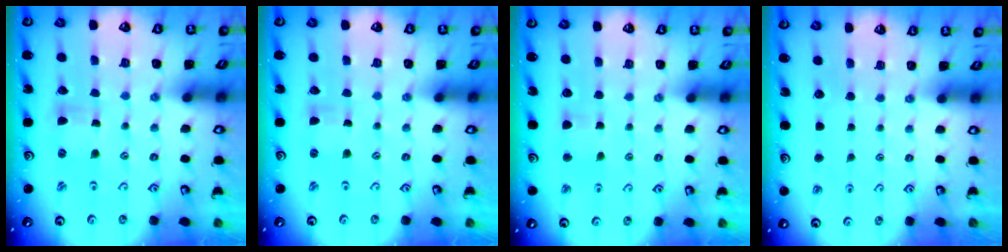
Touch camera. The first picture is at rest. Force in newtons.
{"total": 0.0}
{"total": 2.9, "press": 2.9, "slide": 0.4}
{"total": 0.0}